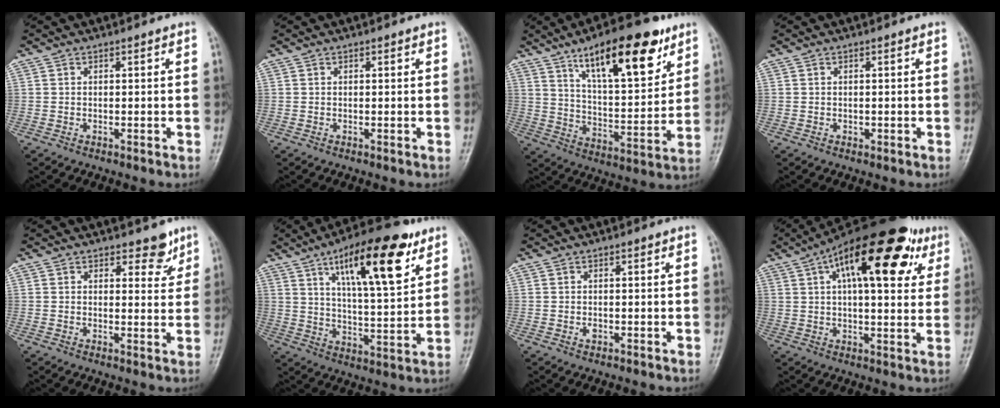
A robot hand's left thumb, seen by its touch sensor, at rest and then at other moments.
{"total": 0.5, "force": [0.3, 0.3, 0.3], "torque": [-0.002, -0.001, 0.002]}
{"total": 19.8, "force": [11.5, 6.8, 14.6], "torque": [-0.190, -0.051, 0.191]}
{"total": 0.5, "force": [0.1, 0.4, 0.2], "torque": [0.001, 0.001, -0.001]}
{"total": 4.0, "force": [2.9, 2.2, 1.6], "torque": [0.008, -0.018, 0.037]}
{"total": 18.8, "force": [9.7, 5.8, 15.0], "torque": [-0.209, -0.036, 0.154]}
{"total": 0.9, "force": [-0.1, 0.7, 0.6], "torque": [-0.006, 0.000, -0.002]}
{"total": 24.1, "force": [10.4, 9.9, 19.4], "torque": [-0.271, 0.016, 0.151]}